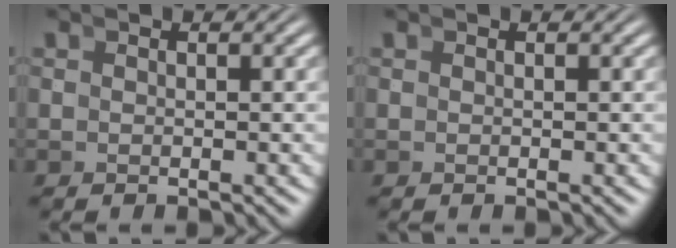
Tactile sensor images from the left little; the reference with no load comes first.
{"total": 0.0}